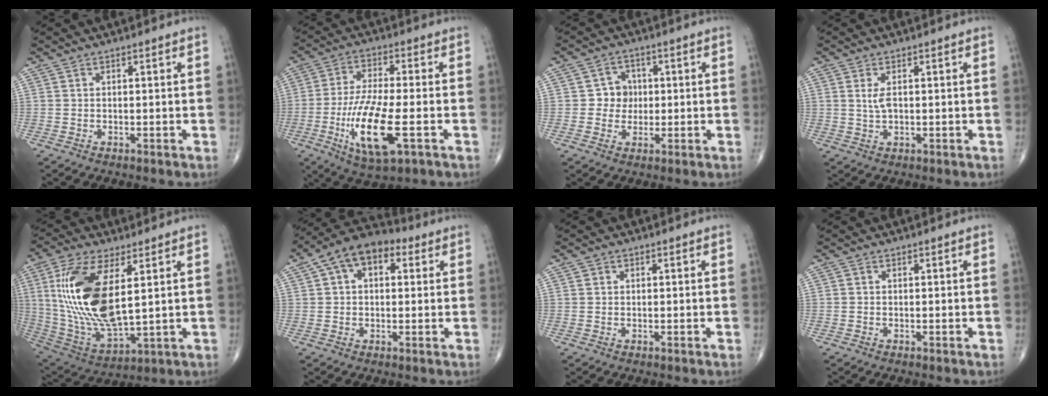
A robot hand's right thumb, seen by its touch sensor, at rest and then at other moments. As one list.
[{"total": 14.3, "force": [-4.3, 4.1, 13.0], "torque": [-0.263, 0.001, -0.072]}, {"total": 4.6, "force": [0.2, 4.4, 1.4], "torque": [0.014, 0.010, -0.003]}, {"total": 2.7, "force": [0.5, 1.3, 2.3], "torque": [-0.047, -0.004, 0.012]}, {"total": 20.5, "force": [4.4, 8.6, 18.0], "torque": [-0.374, -0.027, 0.094]}, {"total": 11.2, "force": [3.7, 6.9, 7.9], "torque": [-0.116, 0.029, 0.050]}, {"total": 0.9, "force": [0.2, 0.9, 0.3], "torque": [0.002, 0.001, 0.001]}, {"total": 0.0}]